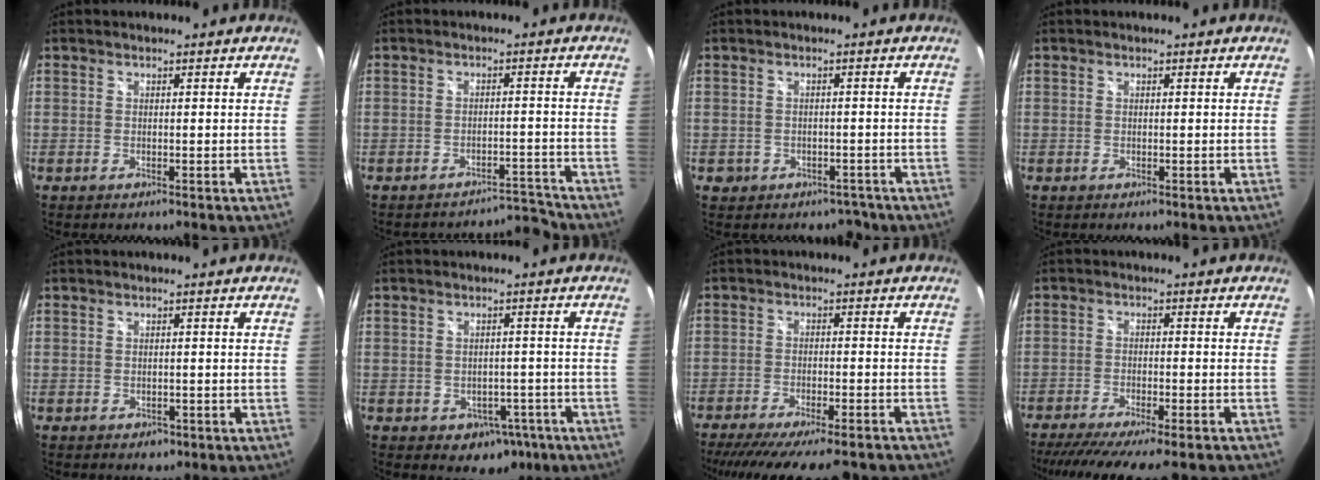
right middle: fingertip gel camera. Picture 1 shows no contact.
{"total": 3.9, "force": [-3.8, -0.1, -1.0], "torque": [0.016, 0.016, -0.055]}
{"total": 3.8, "force": [-2.0, 3.1, 0.8], "torque": [-0.016, 0.013, -0.014]}
{"total": 0.0}
{"total": 1.7, "force": [-0.8, 1.3, 0.7], "torque": [-0.012, -0.004, -0.009]}
{"total": 6.0, "force": [-3.0, 4.6, 2.4], "torque": [-0.045, 0.014, -0.020]}
{"total": 17.8, "force": [-15.0, 3.4, 9.0], "torque": [-0.174, -0.044, -0.216]}
{"total": 14.8, "force": [-12.4, 1.8, 7.9], "torque": [-0.156, -0.049, -0.185]}